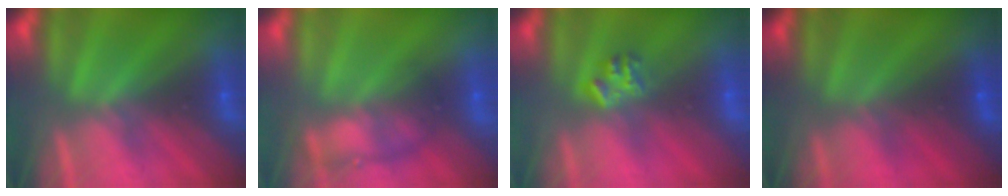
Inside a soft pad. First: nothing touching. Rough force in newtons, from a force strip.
{"total": 1.9}
{"total": 2.3}
{"total": 1.9}